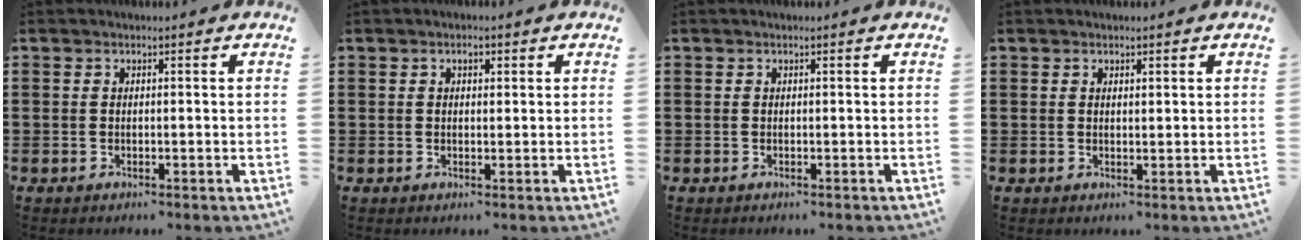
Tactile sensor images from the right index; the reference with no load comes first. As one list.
[{"total": 1.2, "force": [0.4, 0.7, 0.9], "torque": [-0.019, 0.008, 0.007]}, {"total": 0.0}, {"total": 0.7, "force": [0.5, 0.3, 0.3], "torque": [-0.006, 0.004, 0.009]}]